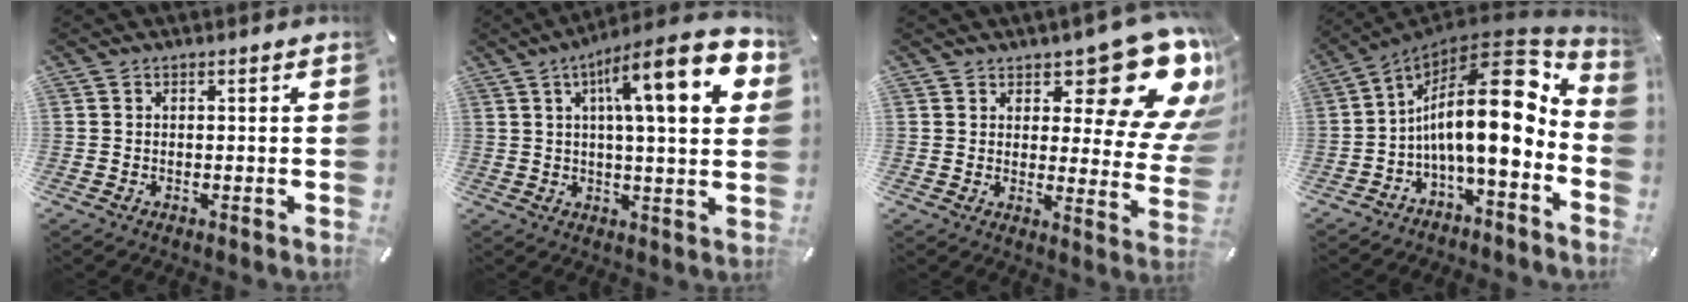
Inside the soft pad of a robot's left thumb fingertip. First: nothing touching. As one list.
[{"total": 18.3, "force": [6.7, 3.9, 16.6], "torque": [-0.251, -0.026, 0.090]}, {"total": 17.1, "force": [10.2, 7.0, 11.9], "torque": [-0.133, -0.088, 0.166]}, {"total": 20.8, "force": [2.4, 7.6, 19.2], "torque": [-0.319, -0.042, 0.035]}]